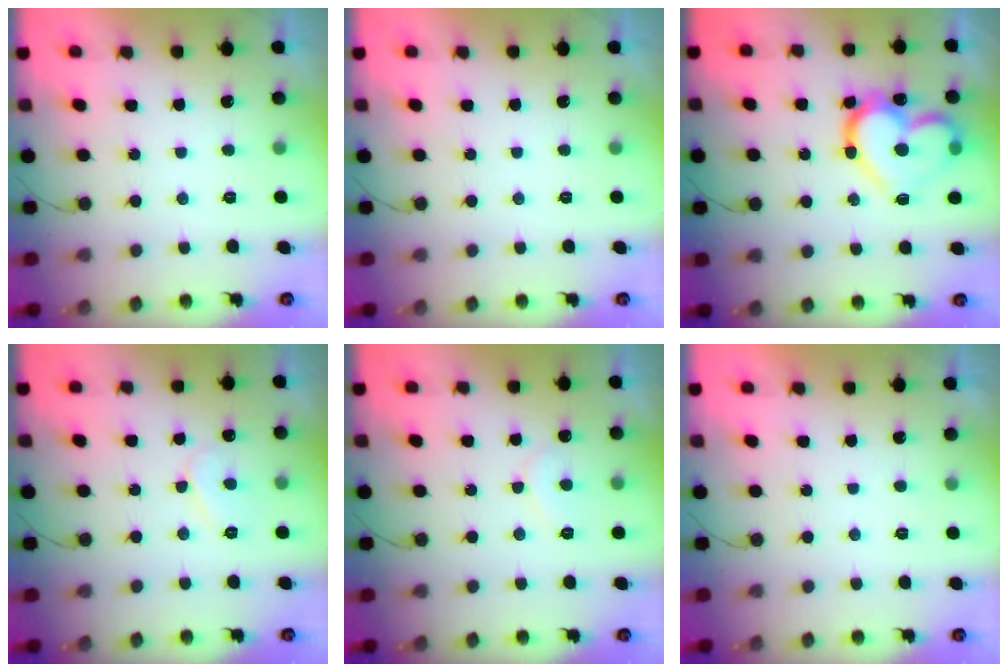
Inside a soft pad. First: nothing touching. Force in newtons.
{"total": 0.0}
{"total": 19.3, "press": 19.2, "slide": 2.1}
{"total": 6.2, "press": 6.2, "slide": 0.5}
{"total": 5.7, "press": 5.7, "slide": 0.5}
{"total": 1.8, "press": 1.8, "slide": 0.1}